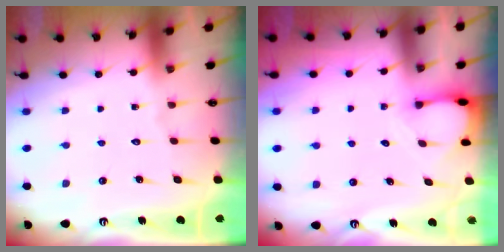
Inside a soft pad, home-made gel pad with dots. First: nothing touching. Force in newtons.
{"total": 2.3, "press": 2.3, "slide": 0.3}